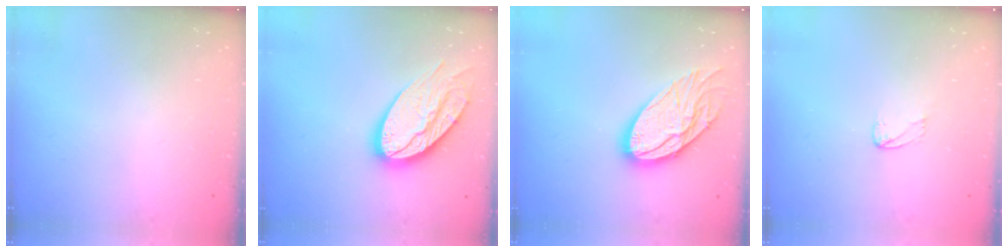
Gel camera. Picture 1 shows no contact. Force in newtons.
{"total": 17.5, "press": 17.4, "slide": 1.9}
{"total": 17.0, "press": 16.9, "slide": 1.4}
{"total": 3.6, "press": 3.6, "slide": 0.2}